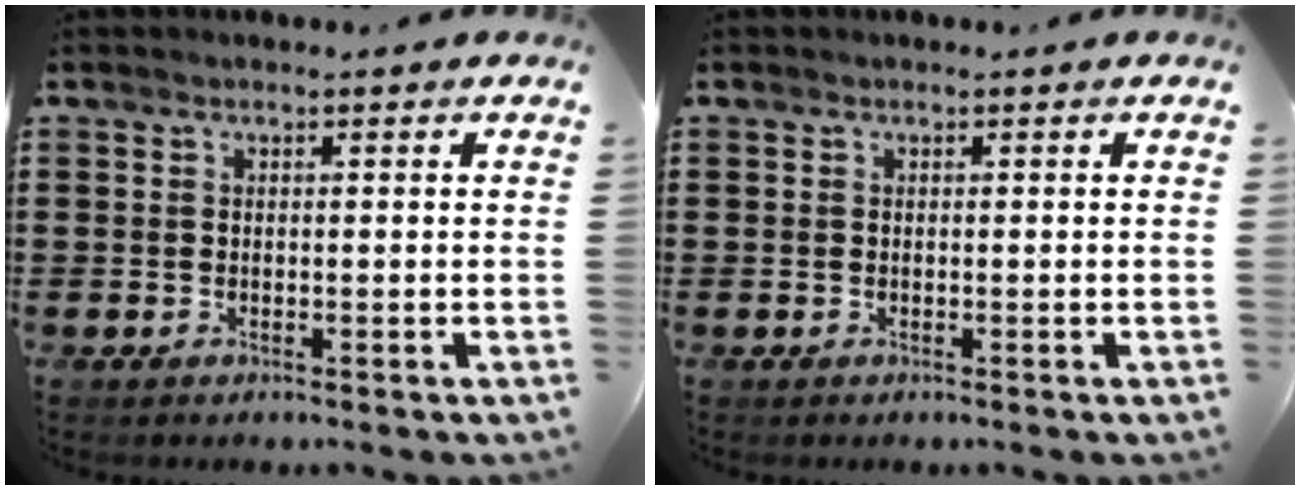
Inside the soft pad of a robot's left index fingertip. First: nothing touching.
{"total": 0.0}